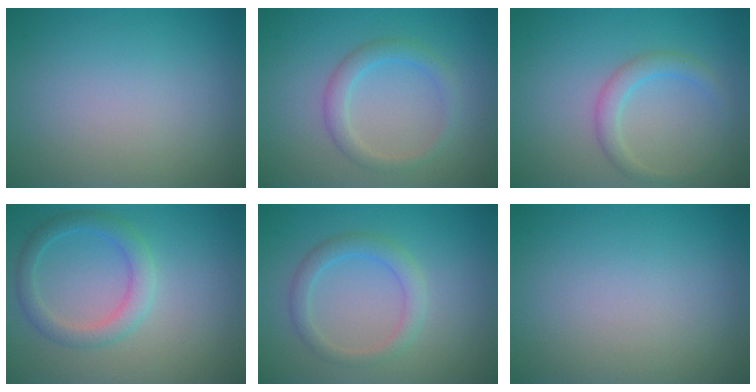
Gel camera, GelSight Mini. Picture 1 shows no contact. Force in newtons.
{"total": 2.3, "press": 2.3, "slide": 0.1}
{"total": 2.1, "press": 2.1, "slide": 0.1}
{"total": 2.7, "press": 2.7, "slide": 0.1}
{"total": 2.3, "press": 2.3, "slide": 0.1}
{"total": 0.0}